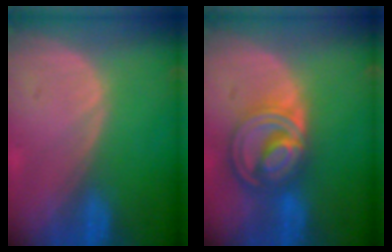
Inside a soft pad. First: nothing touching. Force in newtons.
{"total": 8.7, "press": 7.4, "slide": 4.6}